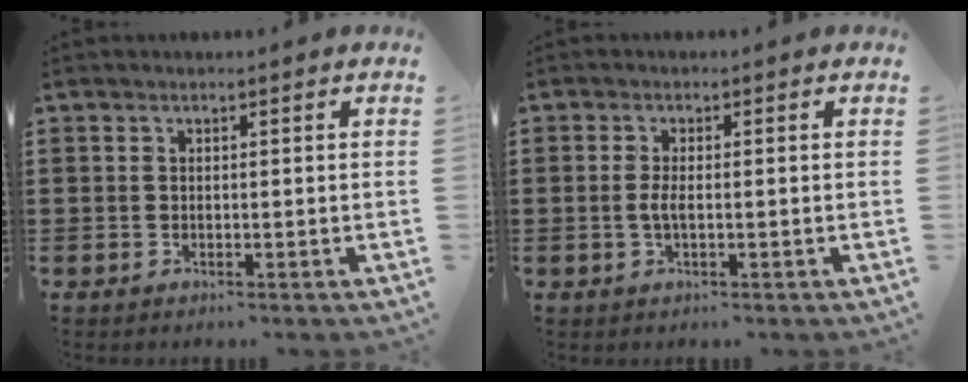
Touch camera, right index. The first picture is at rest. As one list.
[{"total": 2.2, "force": [-0.4, 0.5, 2.1], "torque": [-0.054, -0.006, -0.012]}]